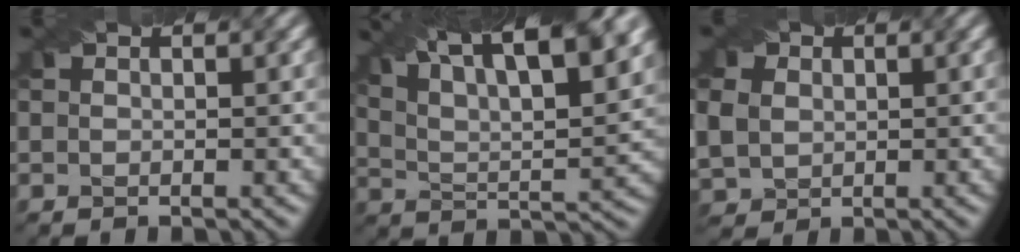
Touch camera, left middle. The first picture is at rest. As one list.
[{"total": 14.4, "force": [9.7, 4.7, 9.5], "torque": [-0.152, 0.033, 0.129]}, {"total": 5.5, "force": [1.4, 4.6, 2.7], "torque": [-0.080, 0.019, 0.020]}]